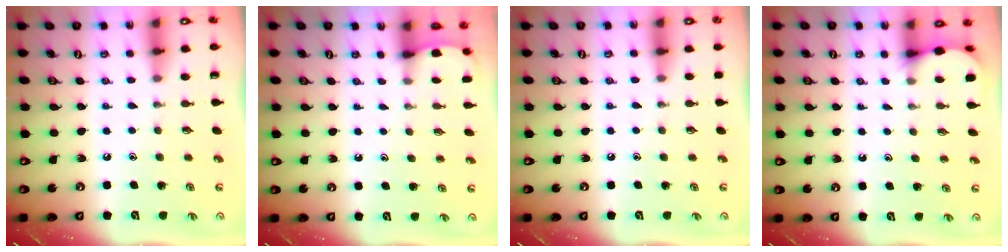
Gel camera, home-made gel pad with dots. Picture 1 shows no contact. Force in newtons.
{"total": 1.2, "press": 1.2, "slide": 0.1}
{"total": 2.7, "press": 2.7, "slide": 0.5}
{"total": 1.3, "press": 1.3, "slide": 0.1}